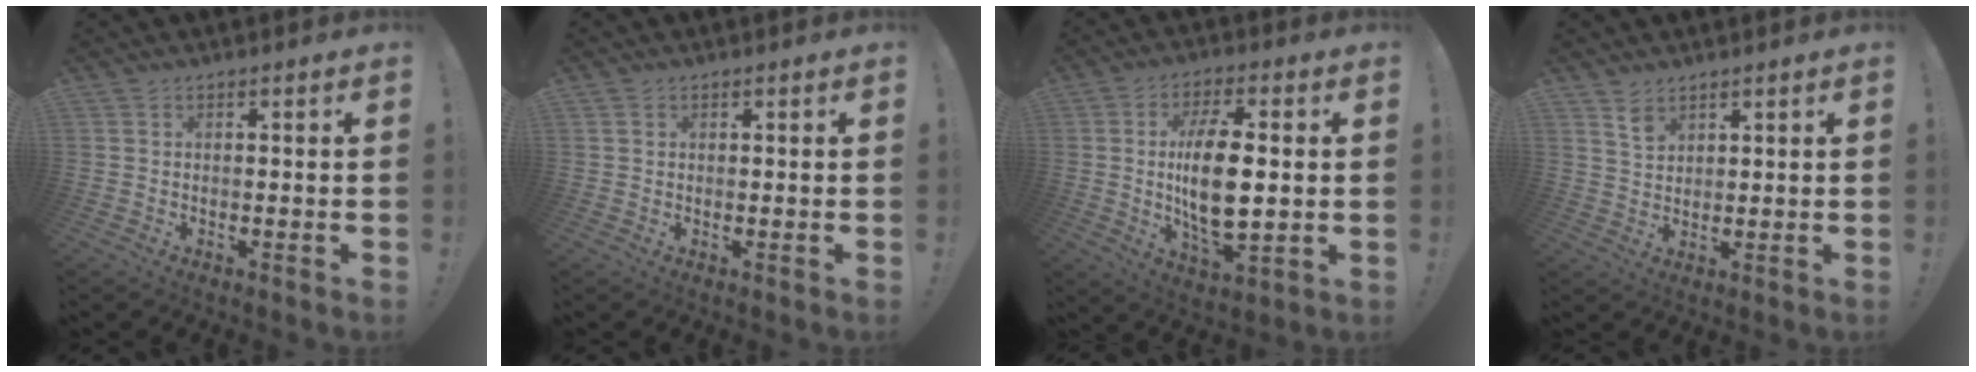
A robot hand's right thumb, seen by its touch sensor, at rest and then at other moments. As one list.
[{"total": 0.8, "force": [0.4, 0.7, 0.1], "torque": [0.000, 0.002, 0.006]}, {"total": 16.0, "force": [0.9, 7.1, 14.3], "torque": [-0.267, -0.010, 0.006]}, {"total": 4.3, "force": [3.2, 2.4, 1.7], "torque": [-0.023, -0.020, 0.058]}]